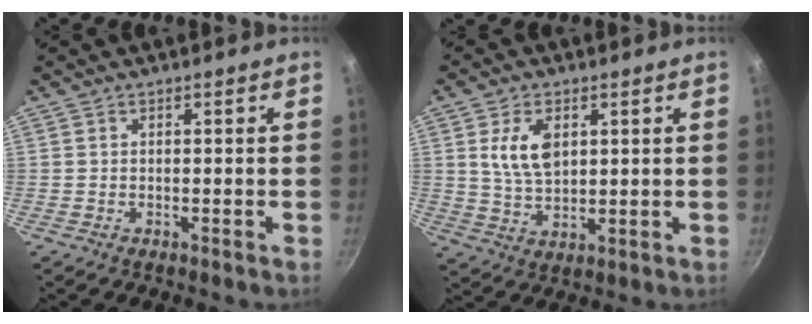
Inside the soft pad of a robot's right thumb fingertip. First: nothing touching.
{"total": 8.3, "force": [2.4, 5.0, 6.1], "torque": [-0.104, -0.016, 0.048]}